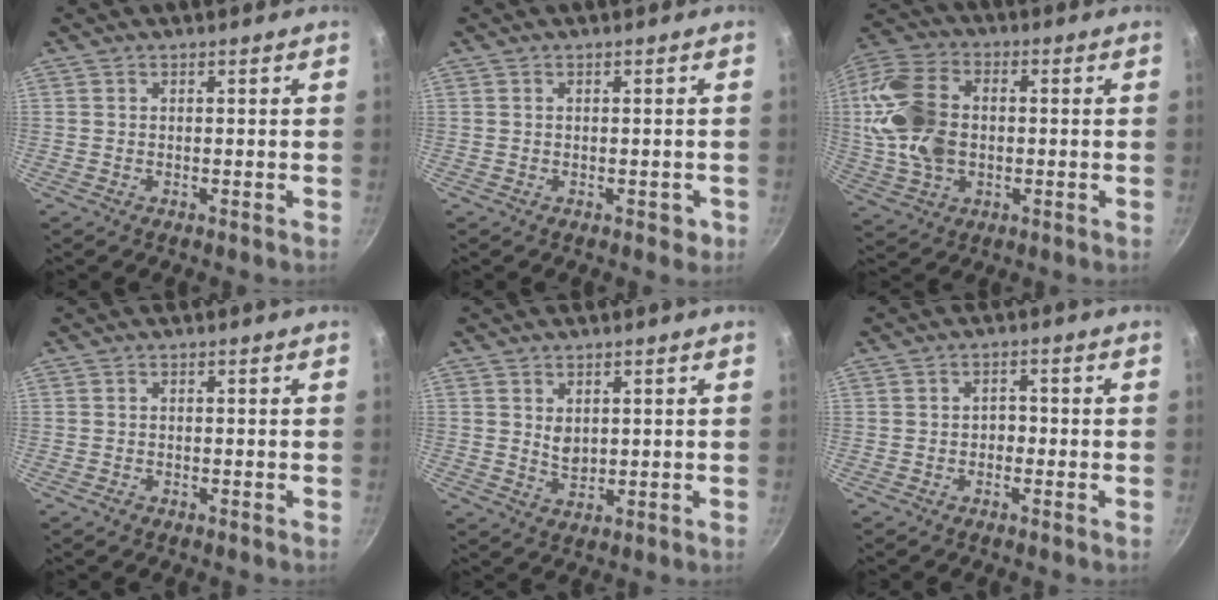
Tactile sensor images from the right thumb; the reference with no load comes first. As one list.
[{"total": 1.4, "force": [-0.5, 1.0, 0.9], "torque": [0.000, 0.001, -0.004]}, {"total": 16.9, "force": [0.4, 11.1, 12.7], "torque": [-0.266, 0.016, 0.007]}, {"total": 0.6, "force": [-0.4, 0.3, 0.2], "torque": [-0.002, 0.000, -0.009]}, {"total": 3.2, "force": [0.9, 2.3, 2.1], "torque": [-0.025, -0.012, 0.024]}, {"total": 3.3, "force": [-1.0, 2.6, 1.9], "torque": [-0.005, 0.016, -0.025]}]